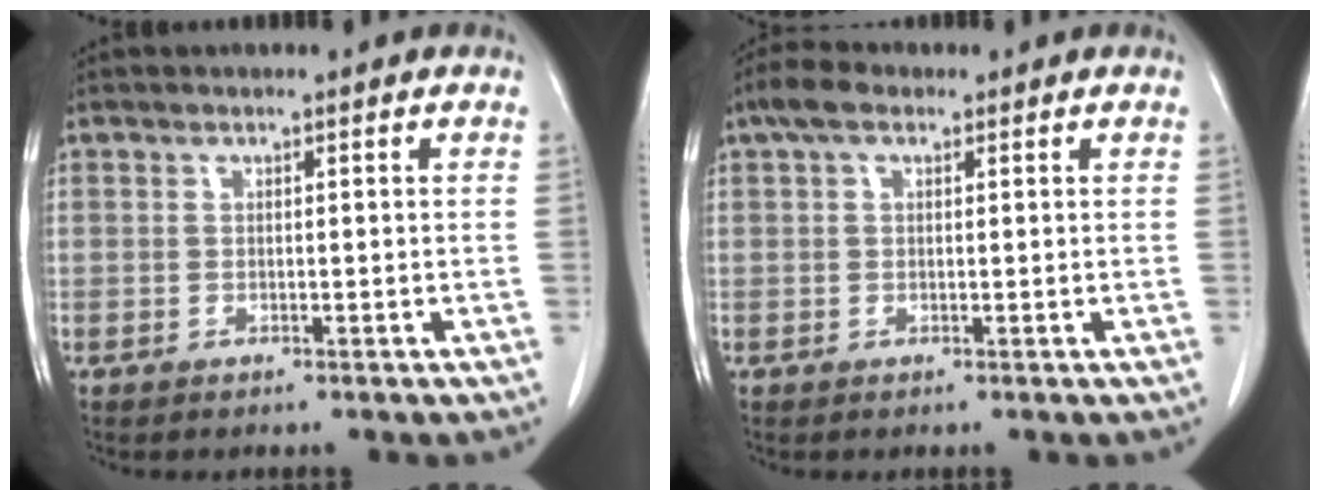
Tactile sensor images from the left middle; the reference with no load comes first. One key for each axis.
{"total": 3.3, "fx": 1.9, "fy": 1.7, "fz": 2.2, "tx": -0.048, "ty": 0.023, "tz": 0.033}